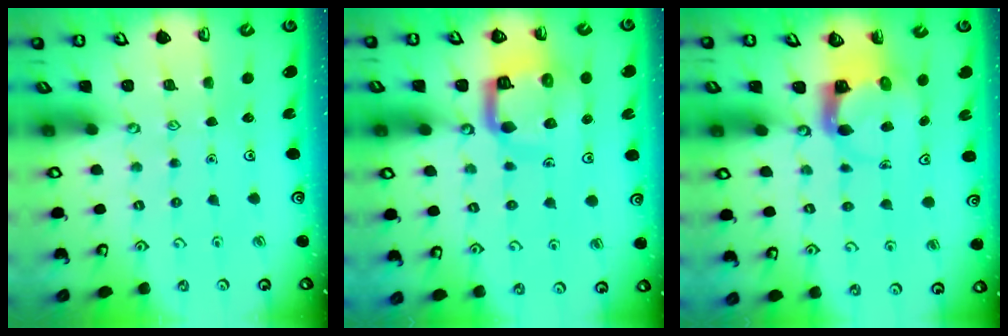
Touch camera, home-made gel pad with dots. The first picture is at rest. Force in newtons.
{"total": 11.0, "press": 10.9, "slide": 1.3}
{"total": 3.9, "press": 3.9, "slide": 0.5}